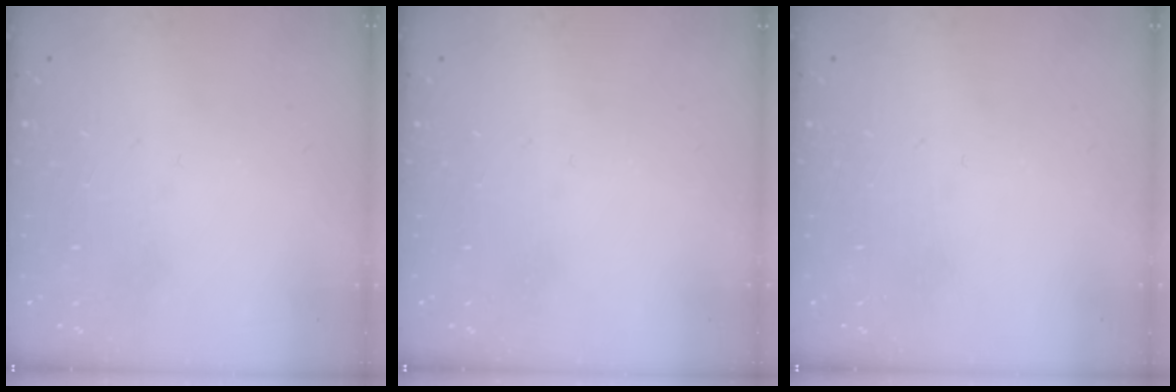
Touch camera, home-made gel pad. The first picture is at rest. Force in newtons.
{"total": 0.0}
{"total": 0.0}